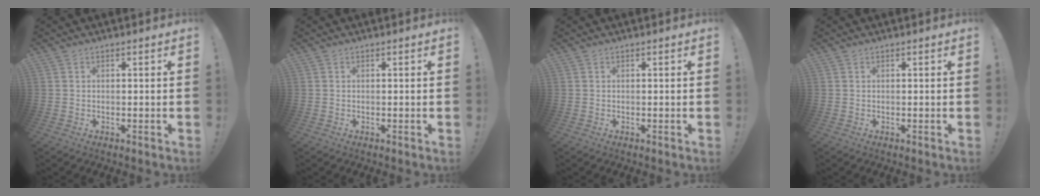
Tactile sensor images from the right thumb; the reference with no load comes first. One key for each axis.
{"total": 0.0}
{"total": 0.0}
{"total": 0.0}